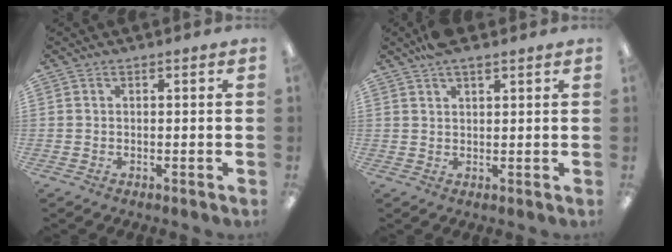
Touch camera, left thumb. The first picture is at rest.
{"total": 3.8, "force": [2.9, 1.1, 2.1], "torque": [-0.048, -0.004, 0.053]}